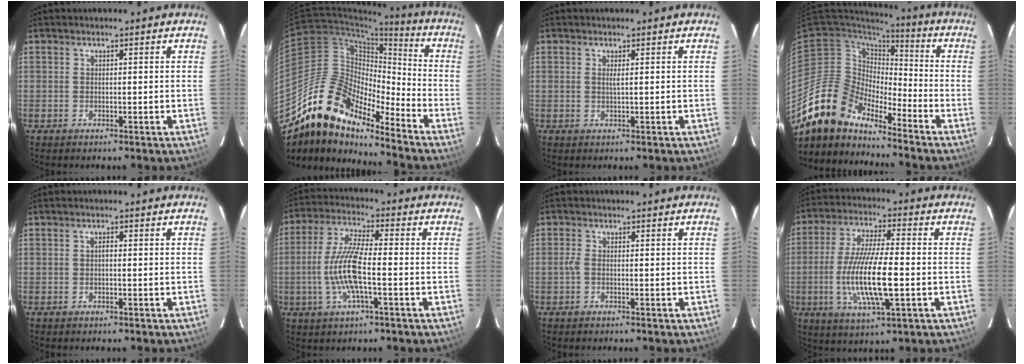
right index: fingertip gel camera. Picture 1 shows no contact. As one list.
[{"total": 17.1, "force": [-14.0, 5.6, 8.2], "torque": [-0.137, -0.002, -0.271]}, {"total": 0.8, "force": [0.3, -0.1, 0.8], "torque": [-0.015, -0.001, 0.004]}, {"total": 13.7, "force": [-12.6, 5.0, 2.4], "torque": [-0.053, 0.014, -0.238]}, {"total": 0.5, "force": [-0.1, 0.2, 0.5], "torque": [-0.008, 0.004, -0.004]}, {"total": 10.5, "force": [-2.4, 2.0, 10.0], "torque": [-0.210, -0.002, -0.048]}, {"total": 1.1, "force": [-0.3, 0.3, 1.0], "torque": [-0.023, 0.001, -0.009]}, {"total": 14.0, "force": [-2.8, 2.9, 13.4], "torque": [-0.267, -0.014, -0.052]}]